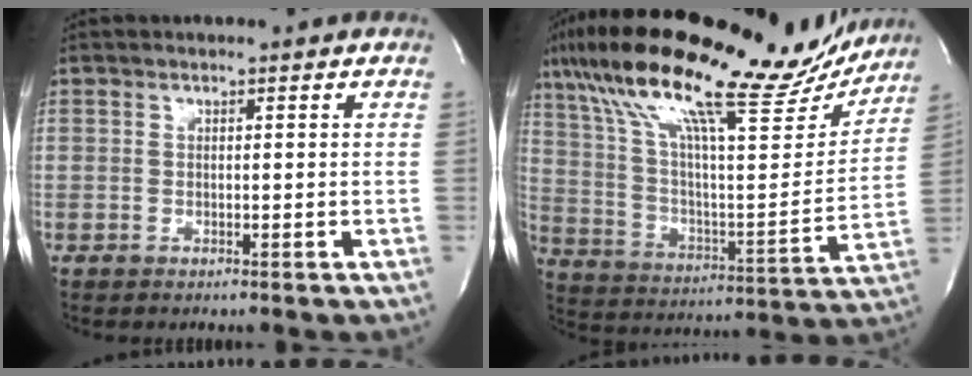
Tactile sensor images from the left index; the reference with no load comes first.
{"total": 27.5, "force": [21.3, 5.4, 16.5], "torque": [-0.289, 0.028, 0.330]}